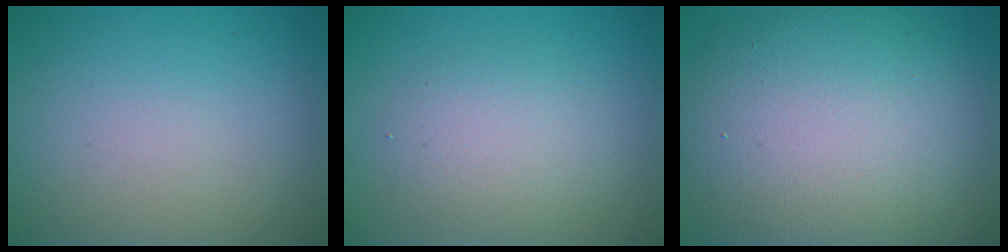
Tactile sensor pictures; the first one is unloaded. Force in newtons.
{"total": 3.3, "press": 3.3, "slide": 0.4}
{"total": 14.6, "press": 14.6, "slide": 0.9}